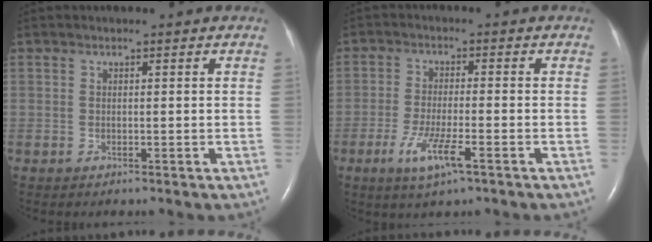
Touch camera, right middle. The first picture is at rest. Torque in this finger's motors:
{"motor_torque": [1.09, -0.59, 0.16, 0.13]}